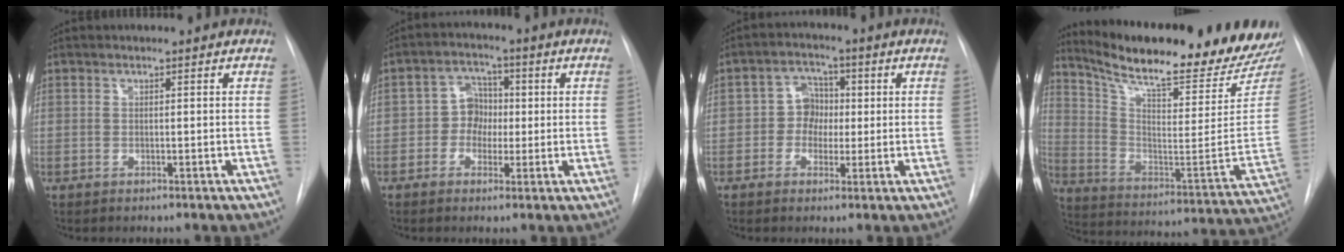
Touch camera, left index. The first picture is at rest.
{"total": 4.8, "force": [-0.3, 4.1, 2.4], "torque": [-0.040, 0.020, -0.010]}
{"total": 4.7, "force": [-0.1, 4.1, 2.3], "torque": [-0.037, 0.020, -0.006]}
{"total": 26.5, "force": [23.1, 2.2, 12.7], "torque": [-0.212, -0.082, 0.327]}